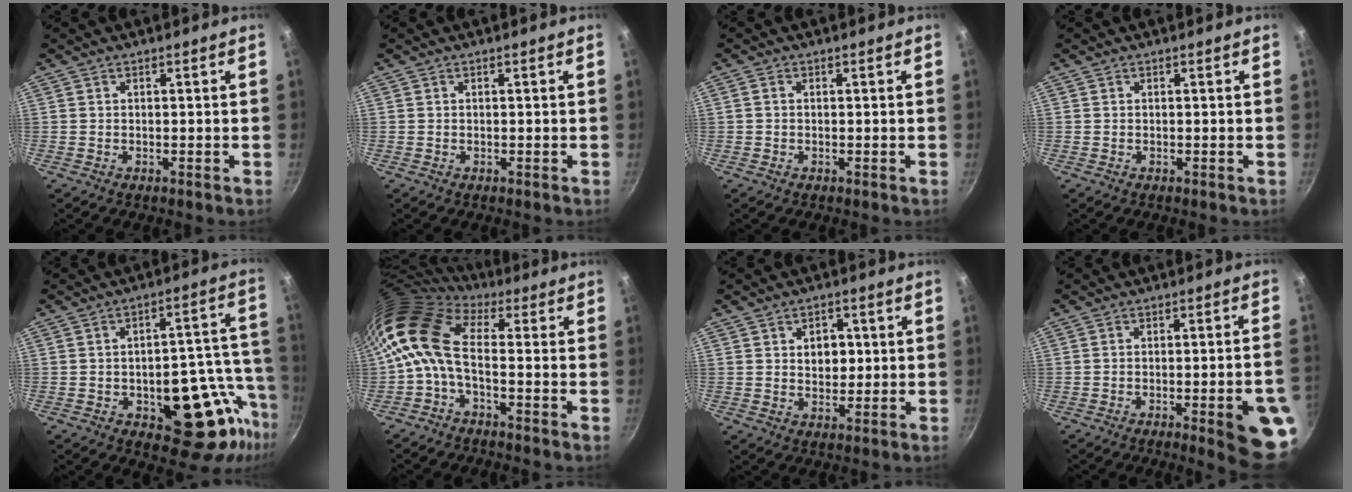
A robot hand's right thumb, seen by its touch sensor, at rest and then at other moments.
{"total": 0.0}
{"total": 0.7, "force": [0.0, 0.6, 0.5], "torque": [-0.009, 0.005, 0.000]}
{"total": 0.0}
{"total": 18.9, "force": [-5.7, 9.7, 15.1], "torque": [-0.130, 0.033, -0.074]}
{"total": 11.3, "force": [-1.4, 5.5, 9.7], "torque": [-0.192, 0.028, -0.043]}
{"total": 5.1, "force": [0.9, 3.8, 3.3], "torque": [-0.021, -0.002, 0.013]}
{"total": 11.5, "force": [-4.3, 2.3, 10.4], "torque": [-0.111, 0.024, -0.050]}